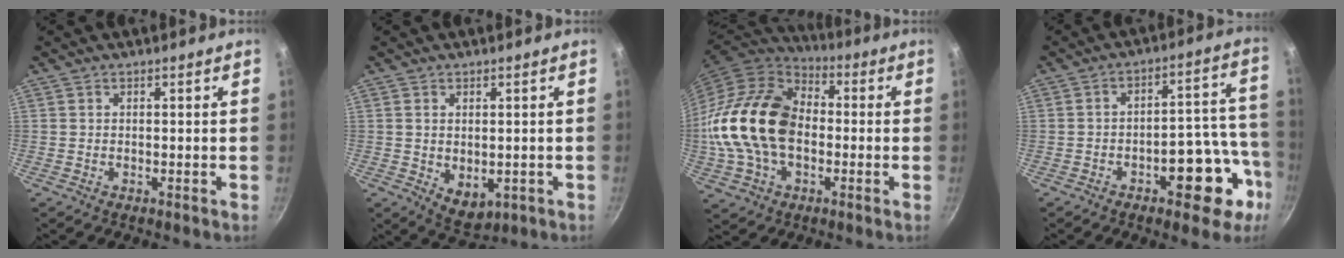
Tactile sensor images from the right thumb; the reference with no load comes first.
{"total": 5.6, "force": [-0.4, 3.7, 4.1], "torque": [-0.056, -0.012, 0.005]}
{"total": 21.8, "force": [-1.3, 15.1, 15.6], "torque": [-0.281, 0.035, -0.031]}
{"total": 13.2, "force": [-5.8, 6.4, 10.0], "torque": [-0.085, 0.068, -0.070]}